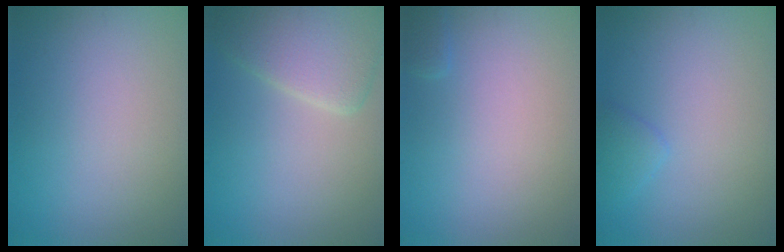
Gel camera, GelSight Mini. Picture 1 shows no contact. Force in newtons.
{"total": 4.6, "press": 4.6, "slide": 0.5}
{"total": 0.7, "press": 0.7, "slide": 0.1}
{"total": 1.3, "press": 1.3, "slide": 0.0}